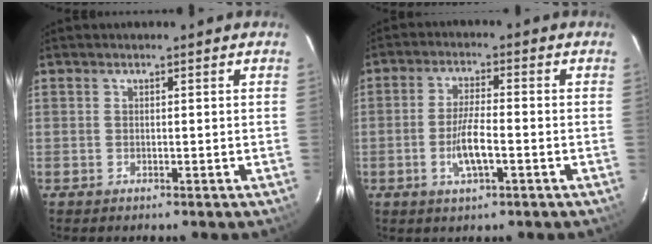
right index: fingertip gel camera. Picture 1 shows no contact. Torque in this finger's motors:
{"motor_torque": [0.49, -0.40, 0.33, 0.05]}